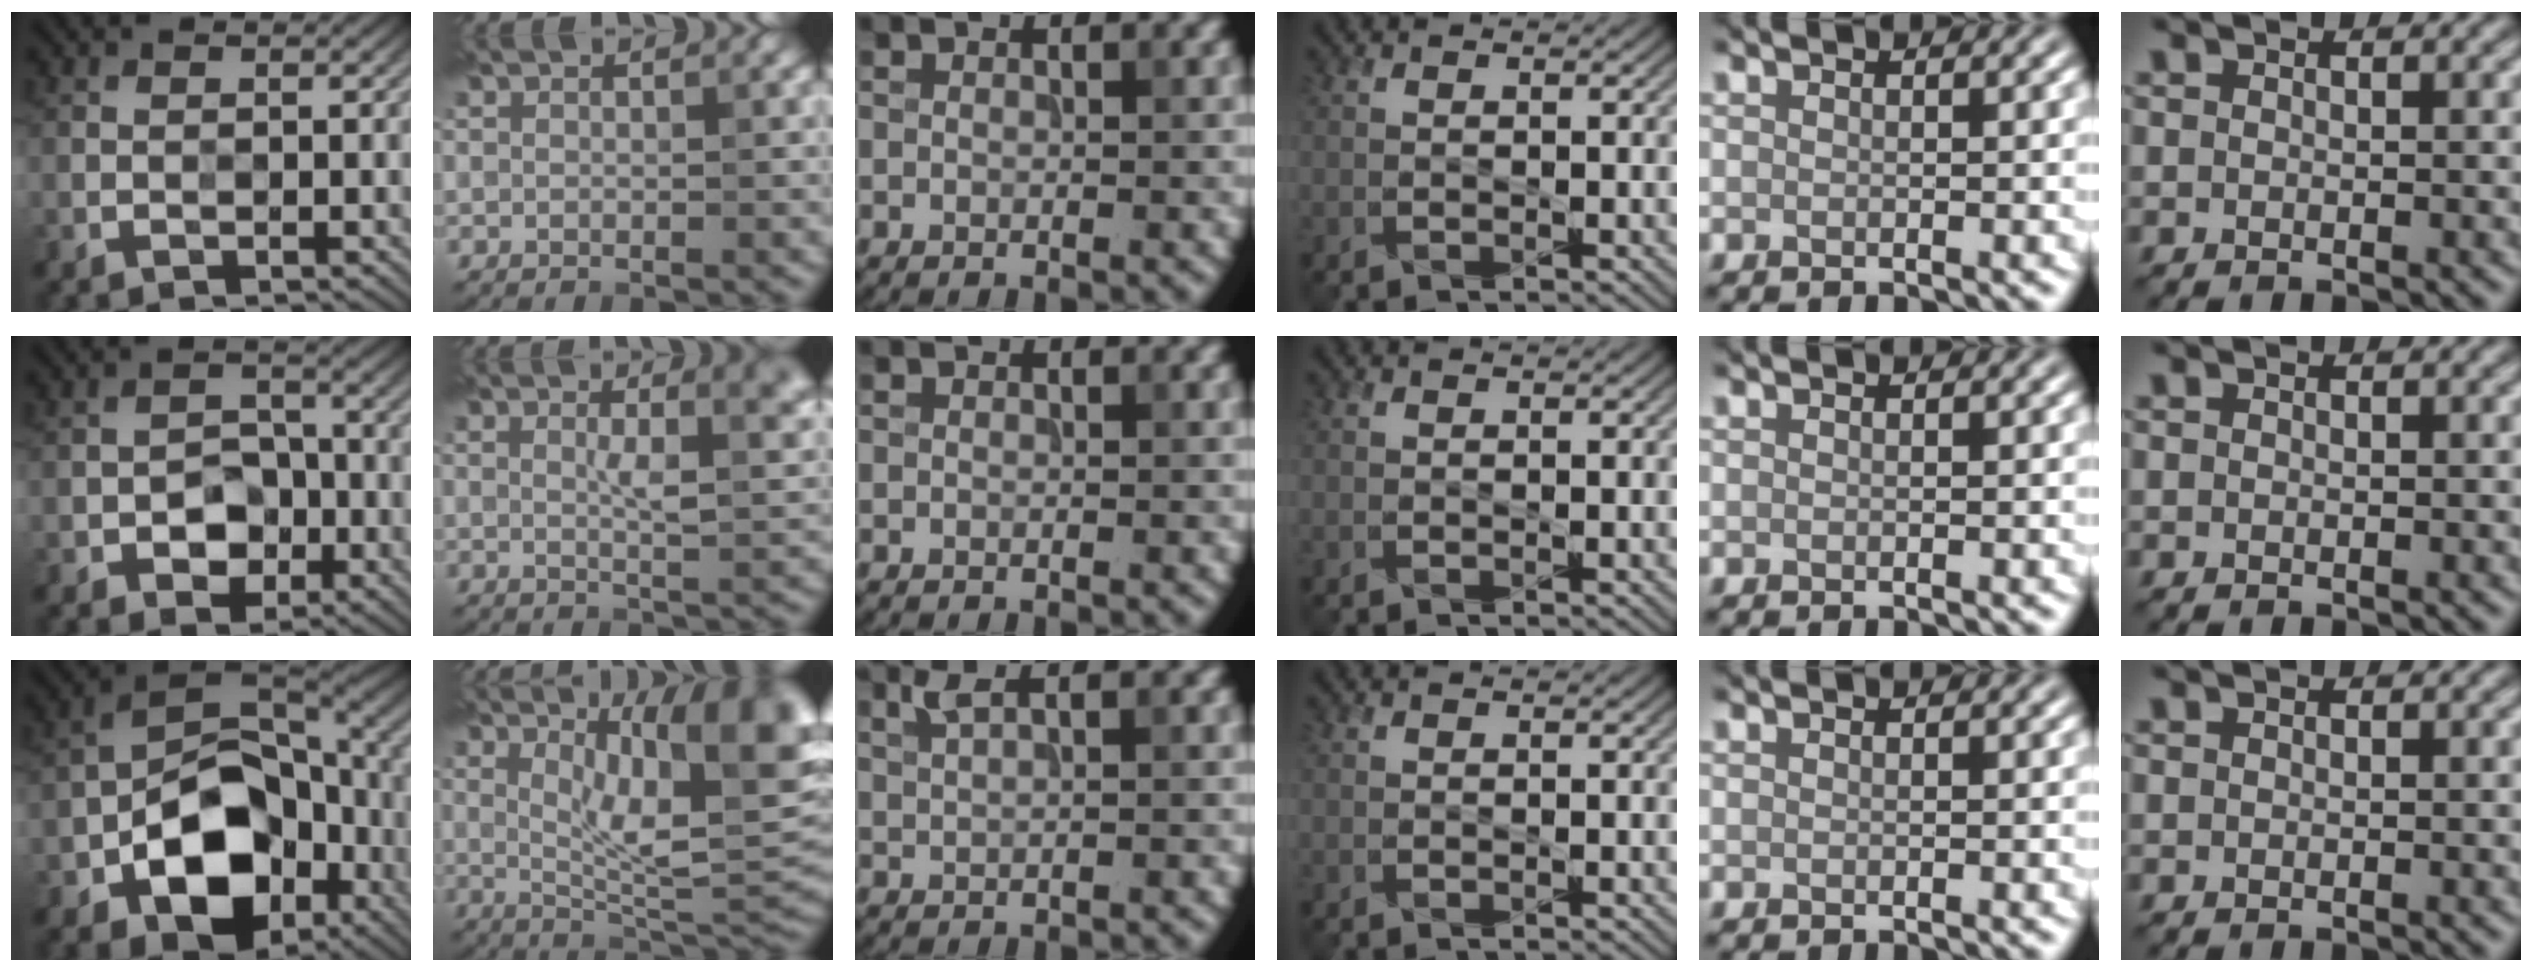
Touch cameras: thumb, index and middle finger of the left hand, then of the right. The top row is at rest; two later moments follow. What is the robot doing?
{"motion": "press", "object": "stopwatch"}